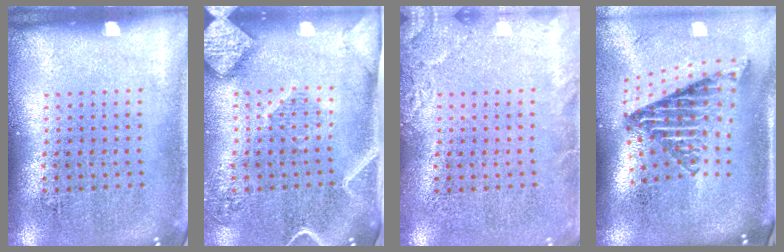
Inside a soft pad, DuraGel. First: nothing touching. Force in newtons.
{"total": 2.5, "press": 1.9, "slide": 1.5}
{"total": 2.2, "press": 2.2, "slide": 0.3}
{"total": 2.8, "press": 1.7, "slide": 2.2}